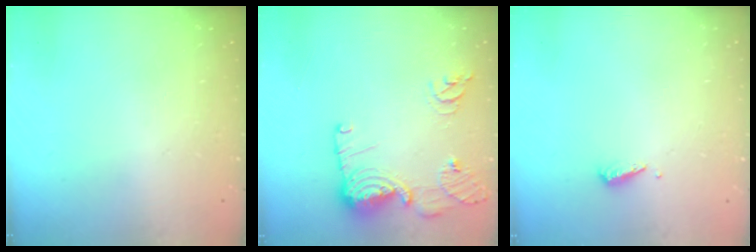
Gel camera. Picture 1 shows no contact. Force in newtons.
{"total": 15.2, "press": 14.9, "slide": 2.8}
{"total": 2.9, "press": 2.9, "slide": 0.4}